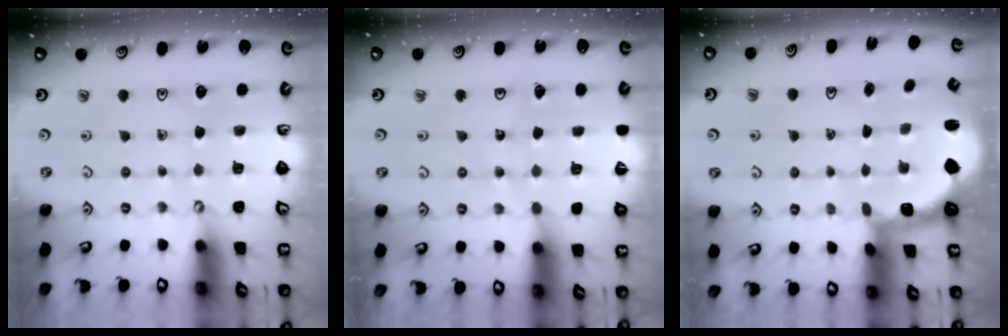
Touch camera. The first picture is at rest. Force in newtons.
{"total": 5.5, "press": 5.5, "slide": 0.4}
{"total": 2.5, "press": 1.3, "slide": 2.1}